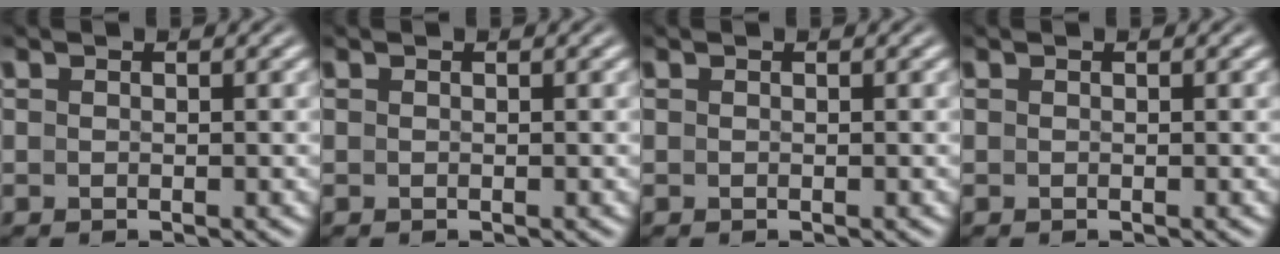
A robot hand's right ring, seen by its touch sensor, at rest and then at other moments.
{"total": 0.0}
{"total": 0.0}
{"total": 0.0}